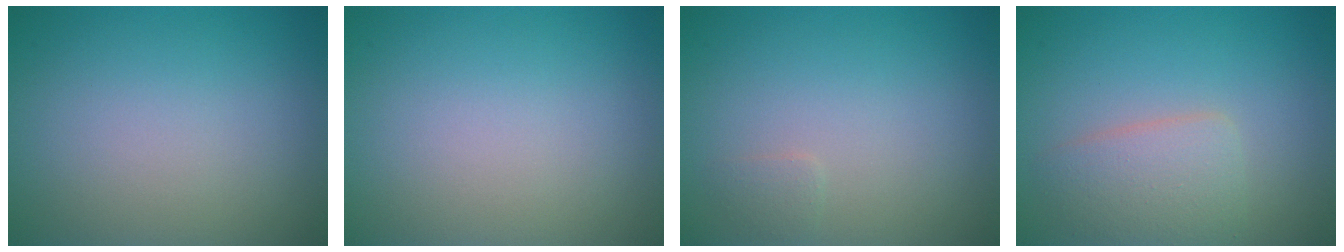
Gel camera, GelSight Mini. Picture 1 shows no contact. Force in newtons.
{"total": 0.0}
{"total": 0.7, "press": 0.7, "slide": 0.0}
{"total": 3.2, "press": 3.1, "slide": 0.2}